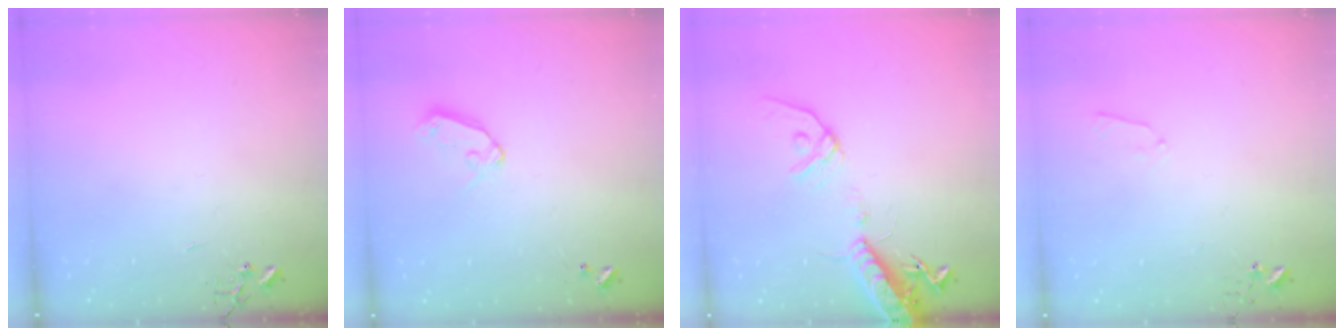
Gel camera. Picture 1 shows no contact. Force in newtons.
{"total": 7.1, "press": 7.1, "slide": 0.8}
{"total": 15.4, "press": 15.0, "slide": 3.4}
{"total": 5.0, "press": 5.0, "slide": 0.7}